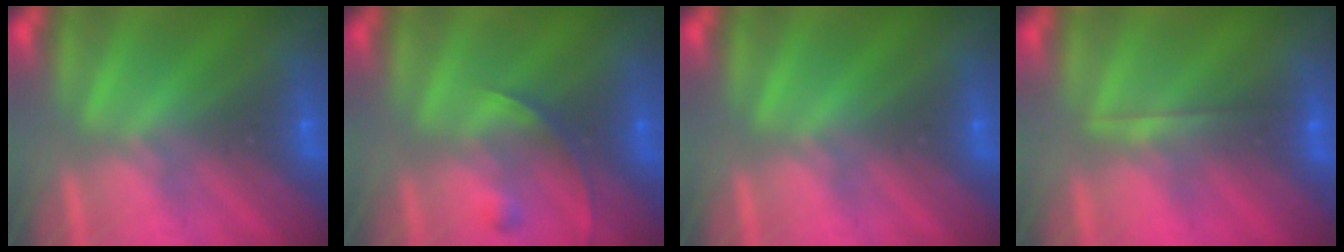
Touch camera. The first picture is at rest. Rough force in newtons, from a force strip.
{"total": 2.4}
{"total": 0.0}
{"total": 1.8}